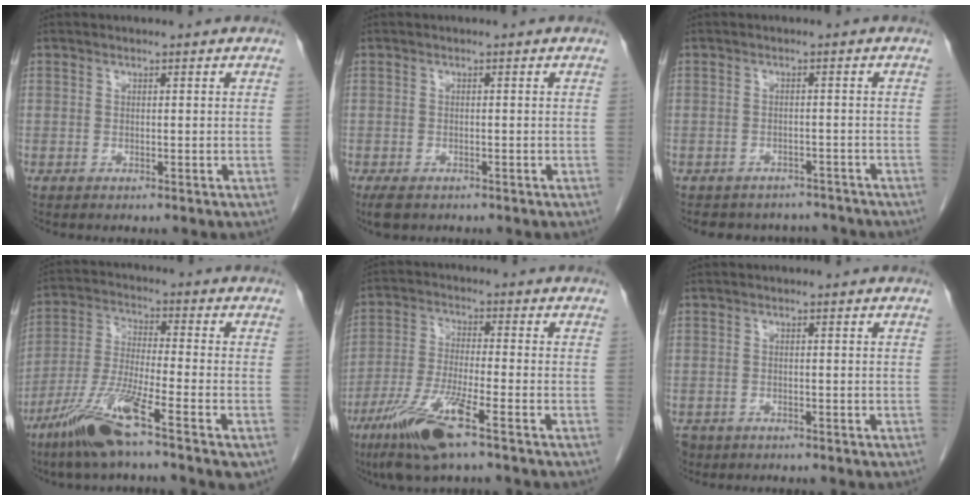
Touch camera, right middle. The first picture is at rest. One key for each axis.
{"total": 2.7, "fx": -1.9, "fy": 1.3, "fz": 1.4, "tx": -0.027, "ty": -0.005, "tz": -0.028}
{"total": 8.1, "fx": -7.4, "fy": 3.2, "fz": 1.0, "tx": -0.013, "ty": 0.012, "tz": -0.085}
{"total": 11.9, "fx": -7.2, "fy": 0.1, "fz": 9.5, "tx": -0.196, "ty": -0.028, "tz": -0.143}
{"total": 10.8, "fx": -6.3, "fy": 0.5, "fz": 8.8, "tx": -0.185, "ty": -0.025, "tz": -0.120}
{"total": 3.8, "fx": -2.7, "fy": 2.5, "fz": 1.0, "tx": -0.022, "ty": -0.002, "tz": -0.044}